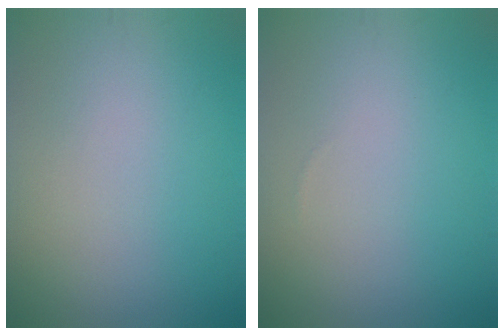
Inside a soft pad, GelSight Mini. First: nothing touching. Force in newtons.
{"total": 0.0}